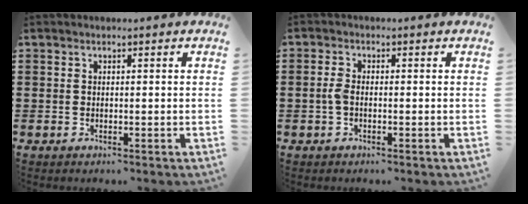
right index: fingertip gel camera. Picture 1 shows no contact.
{"total": 2.3, "force": [-0.5, 1.1, 1.9], "torque": [-0.053, -0.004, -0.014]}